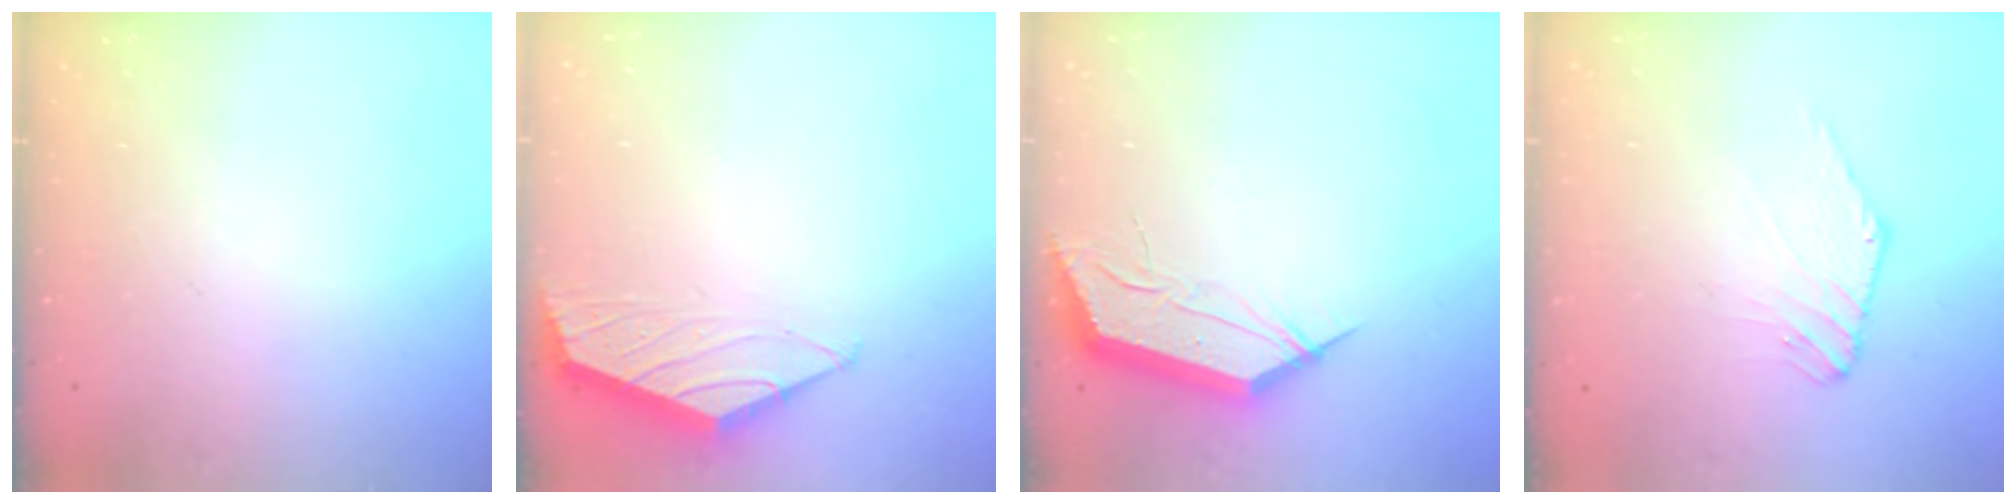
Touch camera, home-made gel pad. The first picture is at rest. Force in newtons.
{"total": 1.6, "press": 1.5, "slide": 0.4}
{"total": 11.7, "press": 11.7, "slide": 0.6}
{"total": 1.7, "press": 1.7, "slide": 0.4}